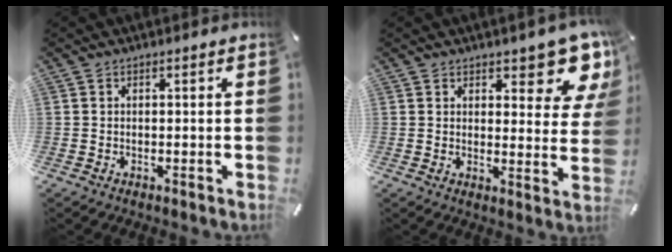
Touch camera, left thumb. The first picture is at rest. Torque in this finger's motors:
{"motor_torque": [1.64, 1.37, 1.05, -0.92, 0.04]}